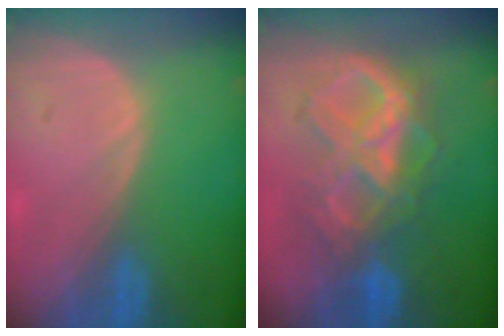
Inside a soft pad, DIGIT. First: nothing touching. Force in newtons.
{"total": 9.6, "press": 9.5, "slide": 1.0}